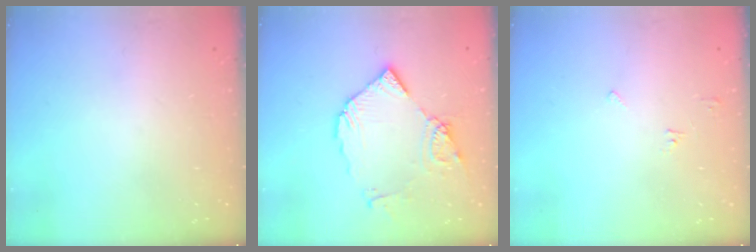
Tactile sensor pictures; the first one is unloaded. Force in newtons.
{"total": 12.2, "press": 12.1, "slide": 1.3}
{"total": 4.7, "press": 4.7, "slide": 0.5}